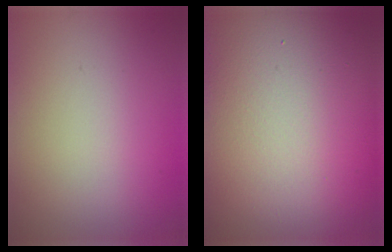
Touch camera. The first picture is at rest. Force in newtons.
{"total": 19.3, "press": 19.3, "slide": 1.0}